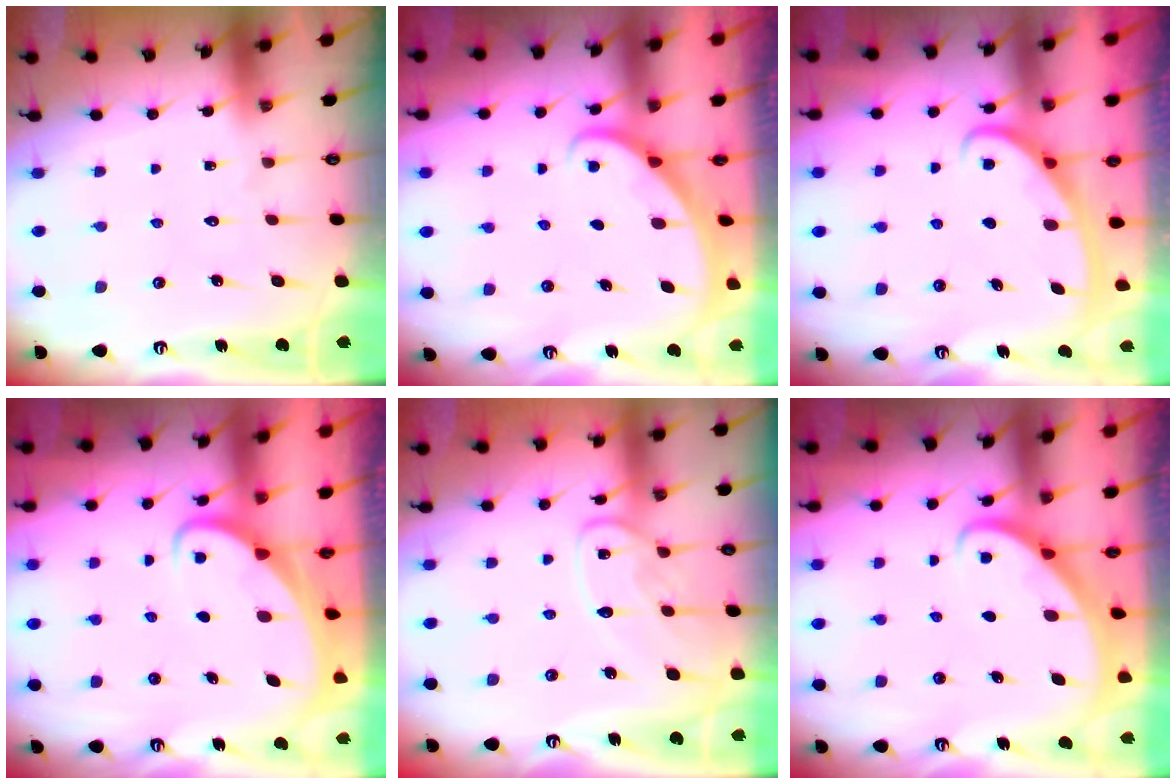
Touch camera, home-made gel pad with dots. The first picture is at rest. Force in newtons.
{"total": 1.9, "press": 1.9, "slide": 0.1}
{"total": 2.8, "press": 2.8, "slide": 0.4}
{"total": 3.4, "press": 3.3, "slide": 0.3}
{"total": 11.8, "press": 11.7, "slide": 1.0}
{"total": 2.7, "press": 2.7, "slide": 0.2}